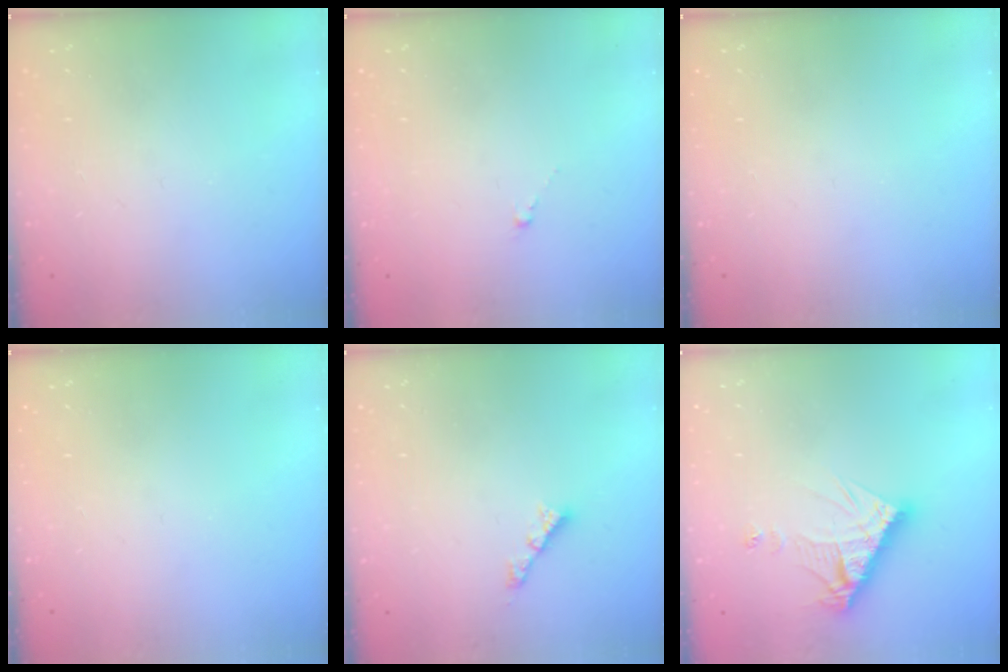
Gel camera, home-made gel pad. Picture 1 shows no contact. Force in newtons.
{"total": 0.0}
{"total": 0.0}
{"total": 0.0}
{"total": 2.4, "press": 2.4, "slide": 0.3}
{"total": 10.5, "press": 10.5, "slide": 0.8}